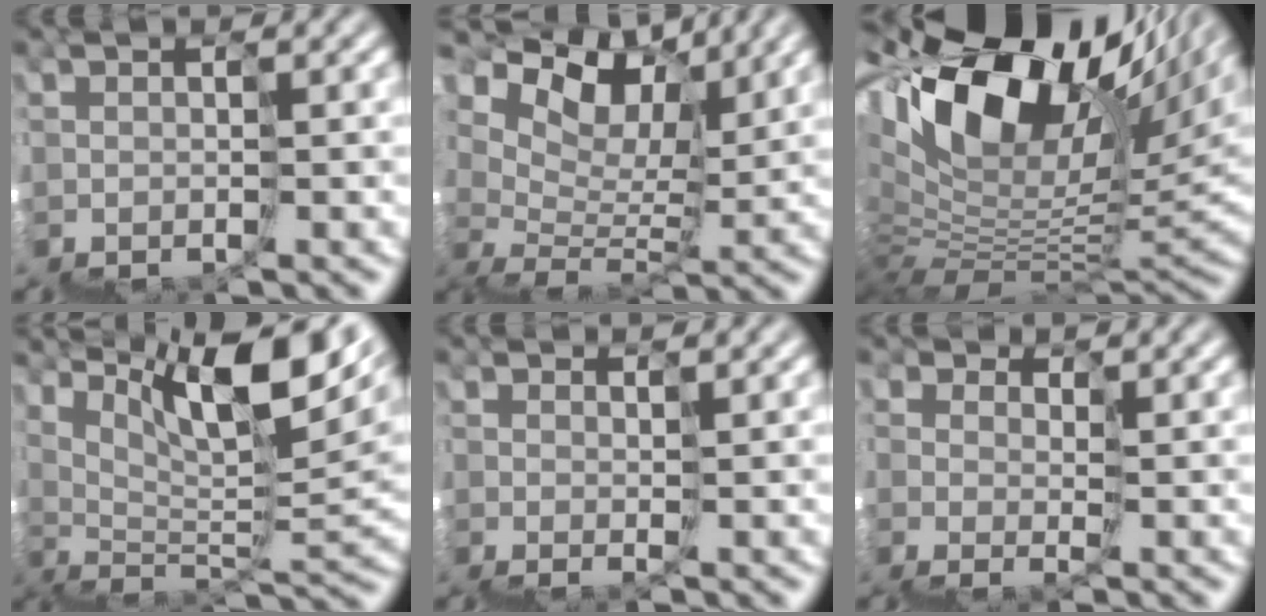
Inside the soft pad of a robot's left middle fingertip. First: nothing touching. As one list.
[{"total": 7.7, "force": [7.1, 2.5, 1.5], "torque": [-0.036, 0.027, 0.117]}, {"total": 13.1, "force": [7.5, 5.6, 9.1], "torque": [-0.155, 0.035, 0.131]}, {"total": 11.1, "force": [8.6, 1.9, 6.8], "torque": [-0.109, 0.030, 0.154]}, {"total": 1.1, "force": [0.2, 0.4, 1.0], "torque": [-0.007, -0.005, 0.009]}, {"total": 2.0, "force": [0.3, 1.6, 1.1], "torque": [-0.018, -0.006, 0.008]}]